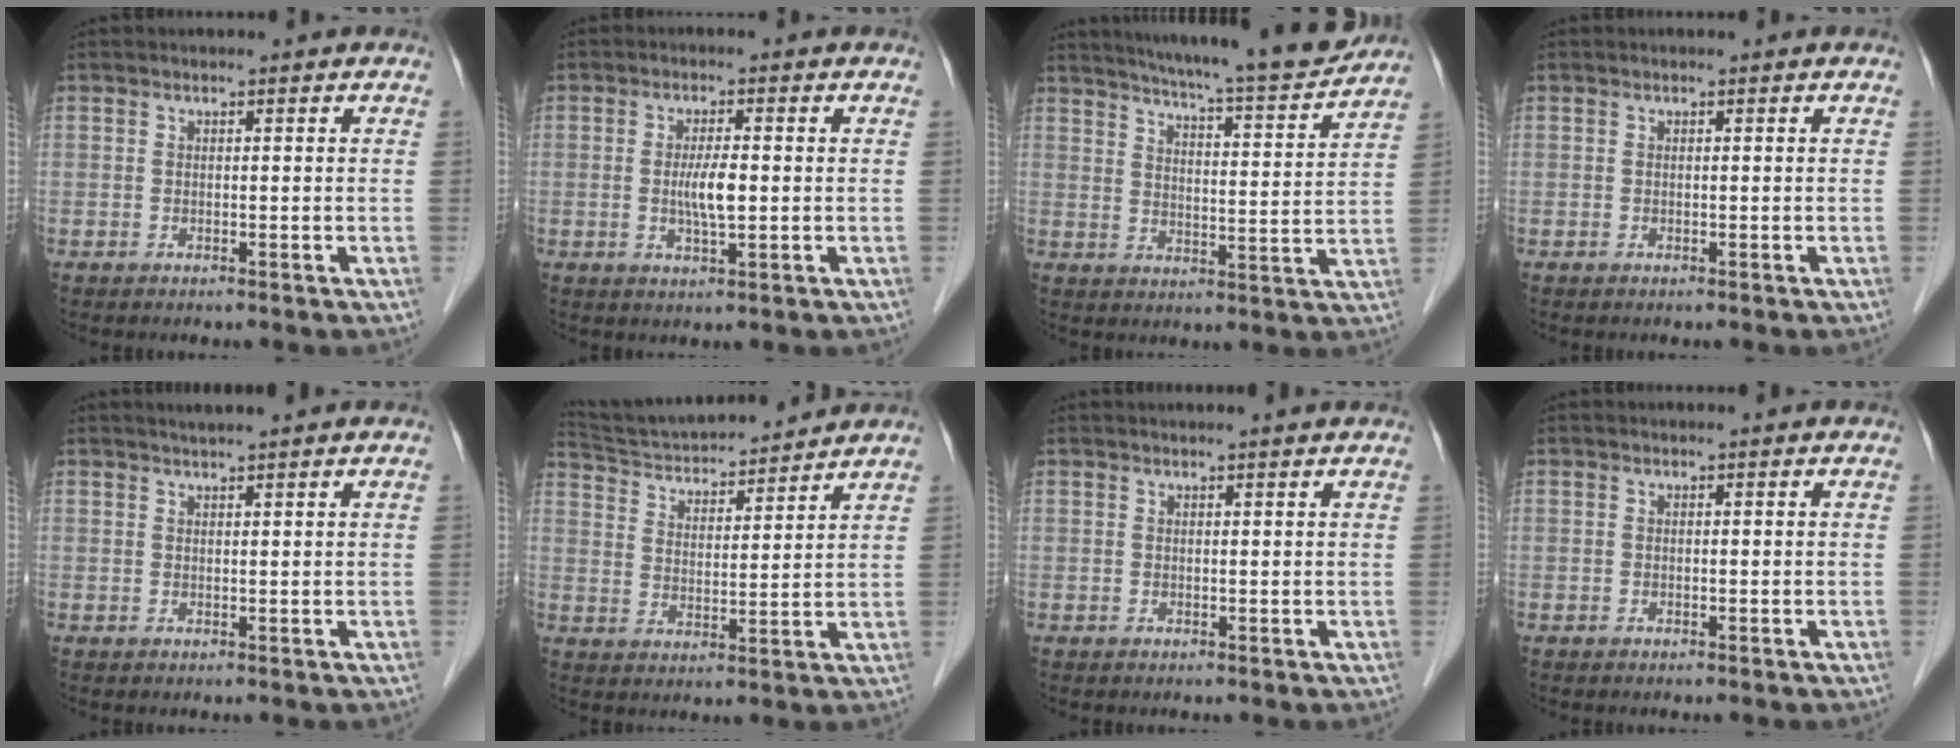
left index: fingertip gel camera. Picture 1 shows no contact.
{"total": 4.1, "force": [-0.2, 0.6, 4.1], "torque": [-0.081, -0.005, -0.003]}
{"total": 16.6, "force": [15.2, 0.4, 6.8], "torque": [-0.104, -0.025, 0.206]}
{"total": 0.0}
{"total": 2.4, "force": [2.1, -0.4, 1.2], "torque": [-0.013, 0.015, 0.037]}
{"total": 14.8, "force": [14.0, 1.7, 4.4], "torque": [-0.081, 0.021, 0.230]}
{"total": 2.9, "force": [2.7, -0.3, 1.1], "torque": [-0.015, 0.015, 0.033]}
{"total": 0.0}